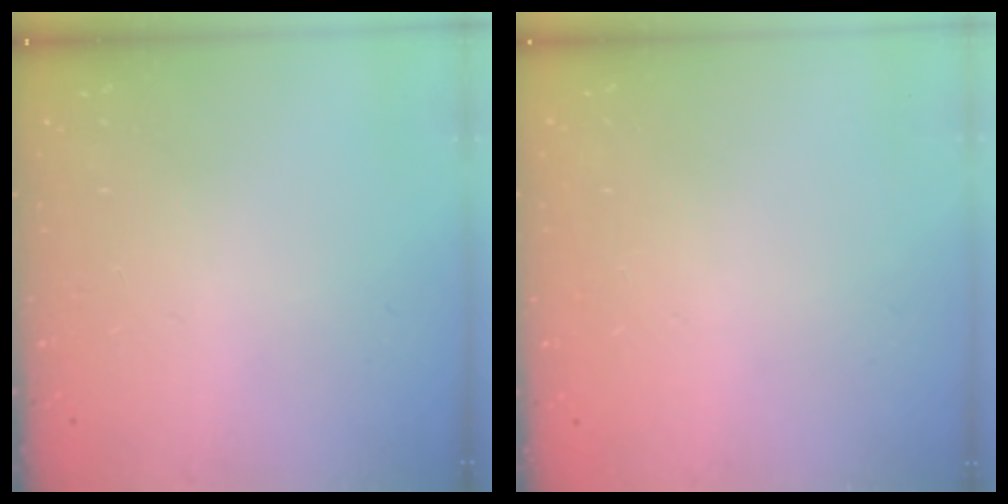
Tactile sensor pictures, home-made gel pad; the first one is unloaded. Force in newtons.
{"total": 0.0}